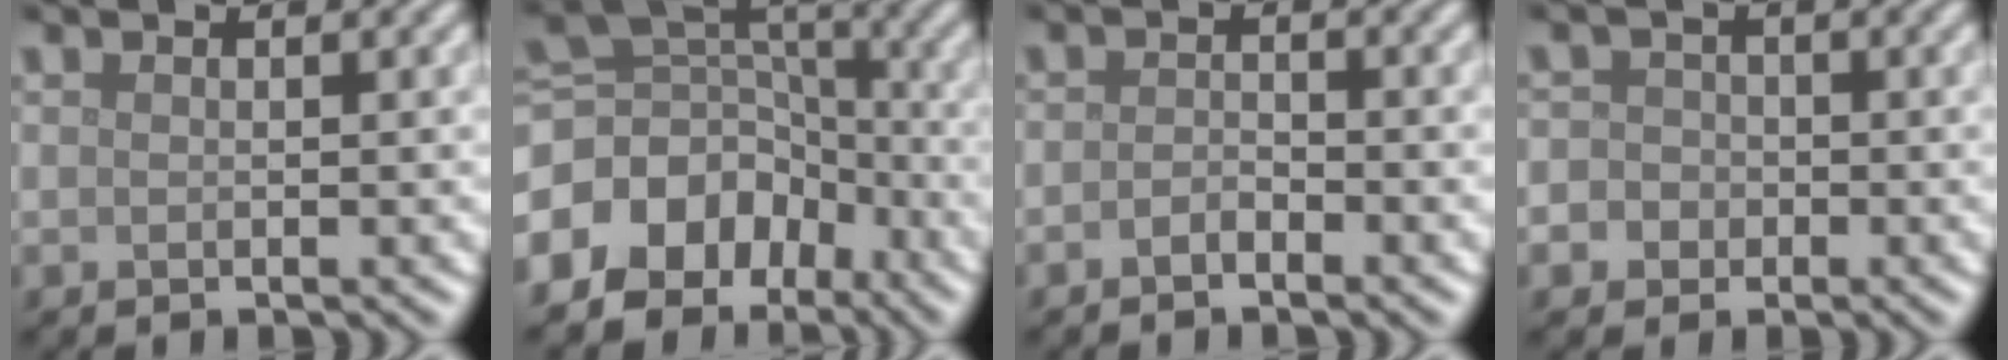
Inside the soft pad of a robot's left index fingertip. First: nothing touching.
{"total": 9.1, "force": [-5.0, 6.8, 3.5], "torque": [-0.076, -0.002, -0.088]}
{"total": 1.1, "force": [-0.8, 0.5, 0.6], "torque": [-0.014, 0.003, -0.017]}
{"total": 3.8, "force": [-0.9, 3.6, 0.9], "torque": [0.012, 0.013, -0.044]}